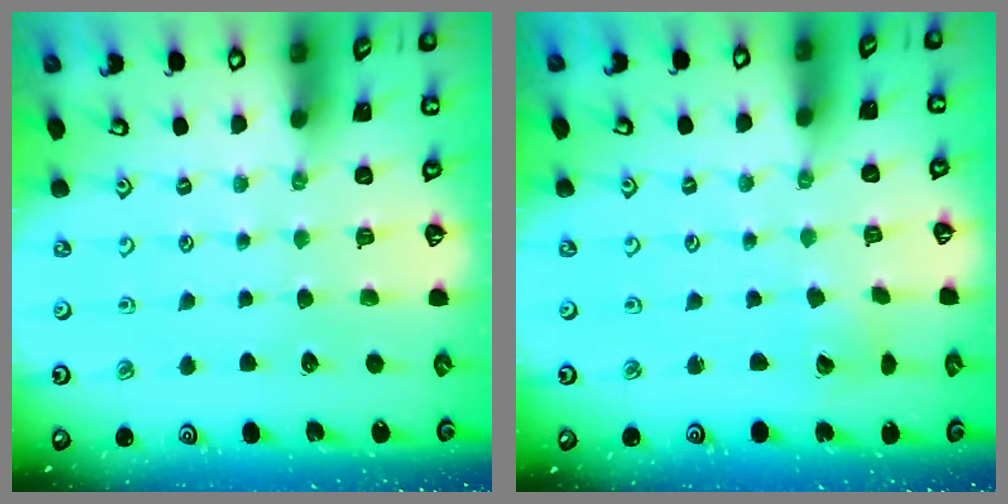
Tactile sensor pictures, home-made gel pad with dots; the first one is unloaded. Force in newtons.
{"total": 2.6, "press": 2.6, "slide": 0.1}